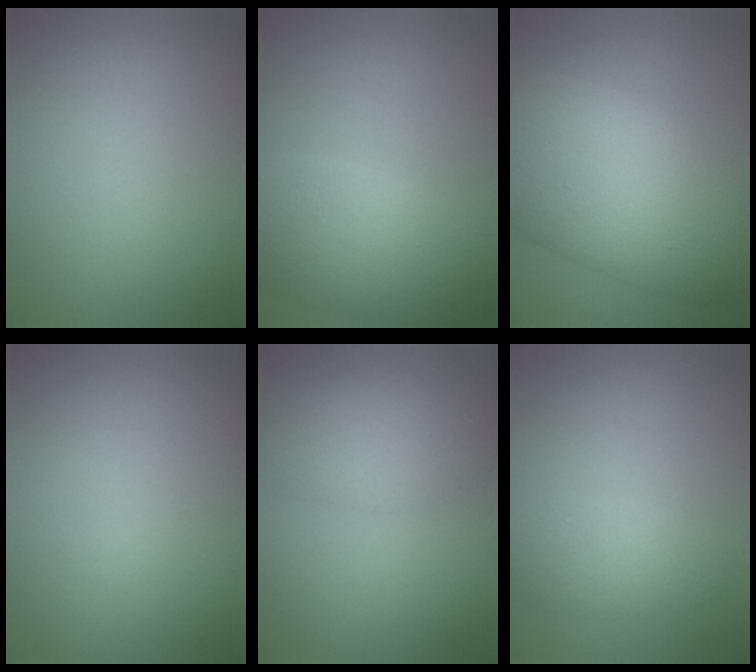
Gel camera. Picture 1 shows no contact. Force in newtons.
{"total": 6.8, "press": 6.7, "slide": 0.6}
{"total": 12.6, "press": 12.6, "slide": 0.5}
{"total": 0.0}
{"total": 4.2, "press": 4.1, "slide": 0.3}
{"total": 2.4, "press": 2.4, "slide": 0.1}